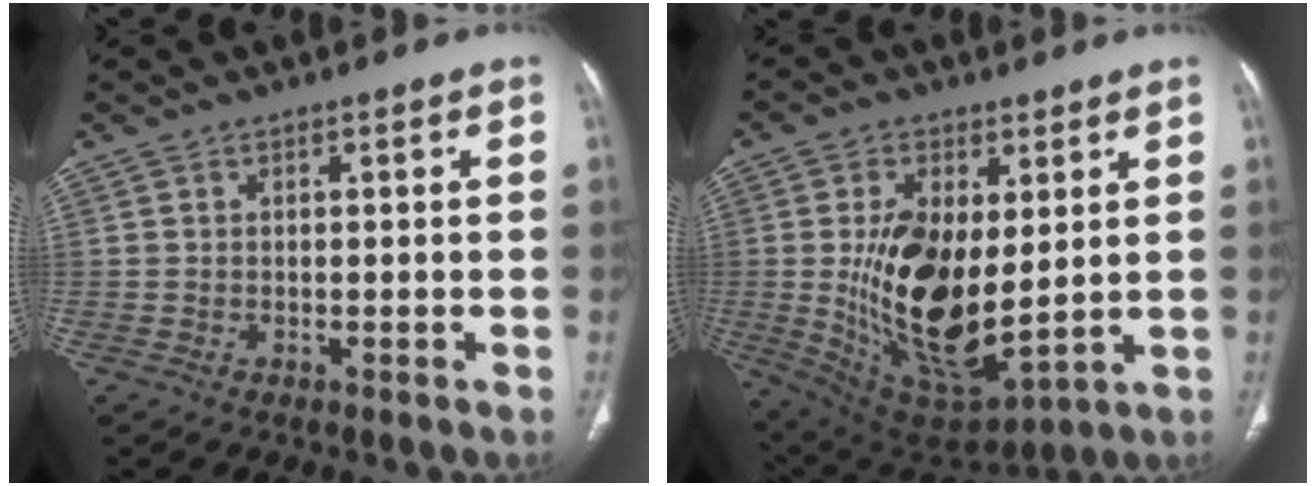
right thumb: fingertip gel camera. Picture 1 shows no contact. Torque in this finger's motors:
{"motor_torque": [1.65, 3.35, 1.70, 0.35, 0.27]}